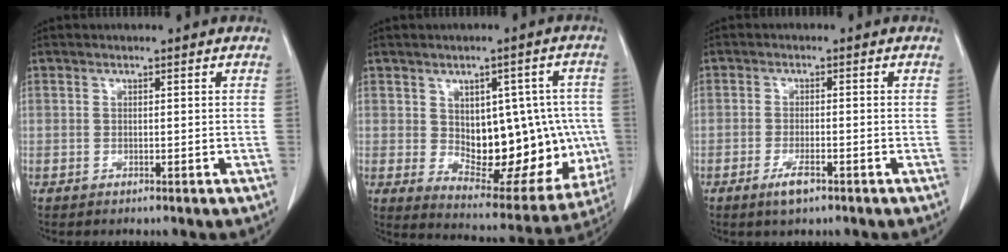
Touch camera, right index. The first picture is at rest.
{"total": 18.0, "force": [-0.4, 9.3, 15.4], "torque": [-0.213, 0.010, 0.027]}
{"total": 3.2, "force": [-1.9, 0.7, 2.4], "torque": [-0.048, -0.003, -0.031]}